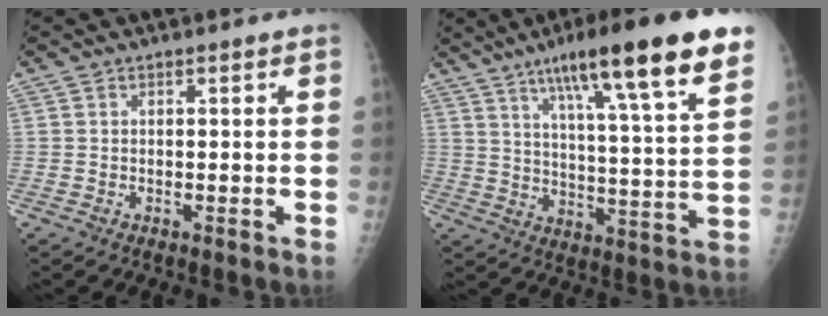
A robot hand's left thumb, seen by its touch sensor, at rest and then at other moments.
{"total": 22.1, "force": [13.6, 2.7, 17.2], "torque": [-0.246, -0.038, 0.202]}